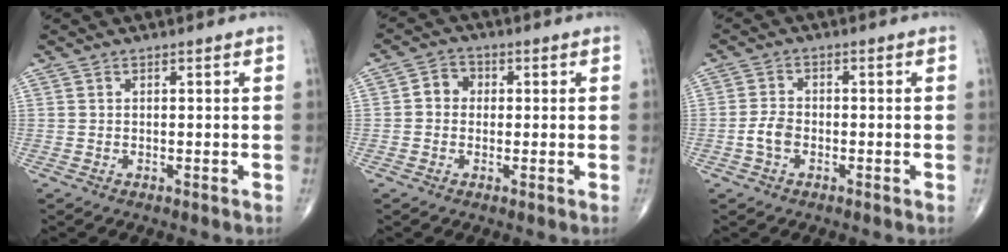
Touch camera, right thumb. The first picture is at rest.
{"total": 3.8, "force": [0.1, 3.4, 1.8], "torque": [-0.012, 0.013, -0.008]}
{"total": 3.4, "force": [-1.2, 2.2, 2.3], "torque": [-0.046, 0.011, -0.027]}